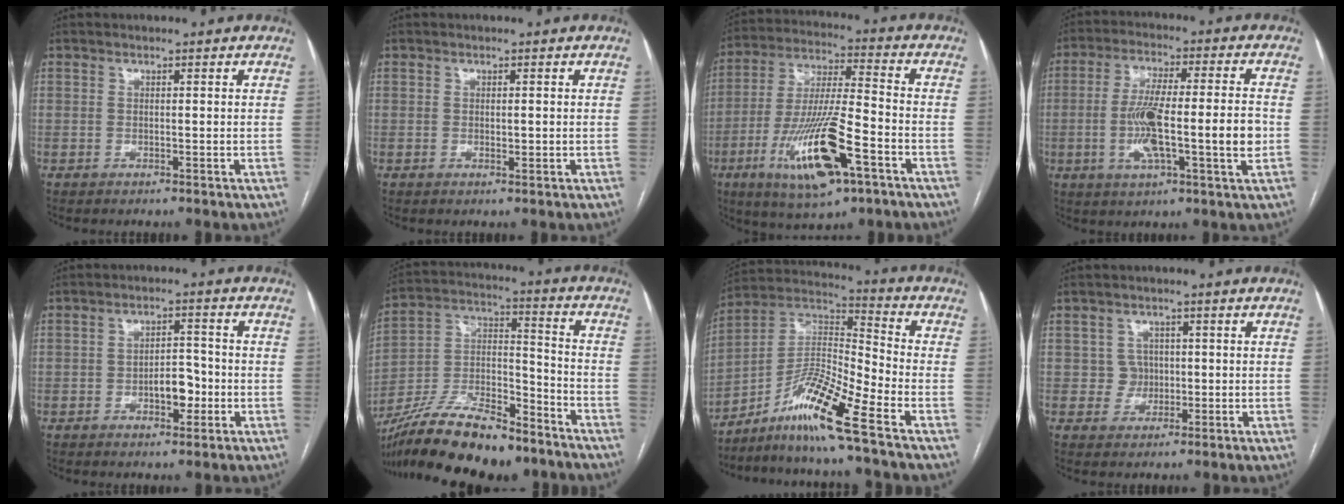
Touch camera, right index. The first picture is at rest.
{"total": 1.0, "force": [-0.1, 0.3, 0.9], "torque": [-0.016, -0.003, 0.001]}
{"total": 17.3, "force": [-7.5, 3.1, 15.2], "torque": [-0.309, -0.022, -0.126]}
{"total": 13.2, "force": [-2.1, 1.3, 13.0], "torque": [-0.236, 0.007, -0.037]}
{"total": 4.8, "force": [-1.6, 2.3, 3.9], "torque": [-0.056, 0.010, -0.020]}
{"total": 21.3, "force": [-16.9, 5.7, 11.6], "torque": [-0.211, 0.002, -0.295]}
{"total": 12.7, "force": [-8.1, -0.3, 9.8], "torque": [-0.189, 0.007, -0.151]}
{"total": 2.8, "force": [0.1, 2.8, 0.1], "torque": [0.006, 0.008, 0.002]}